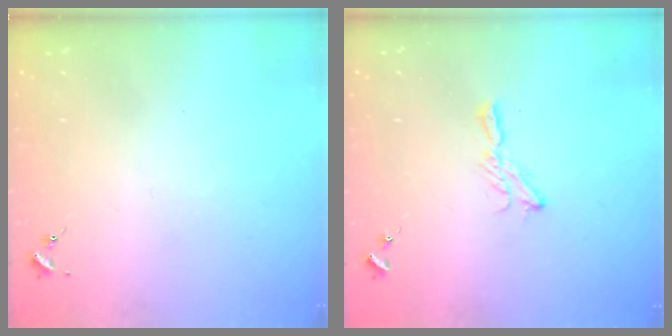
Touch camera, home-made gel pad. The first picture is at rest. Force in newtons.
{"total": 6.3, "press": 6.3, "slide": 0.3}